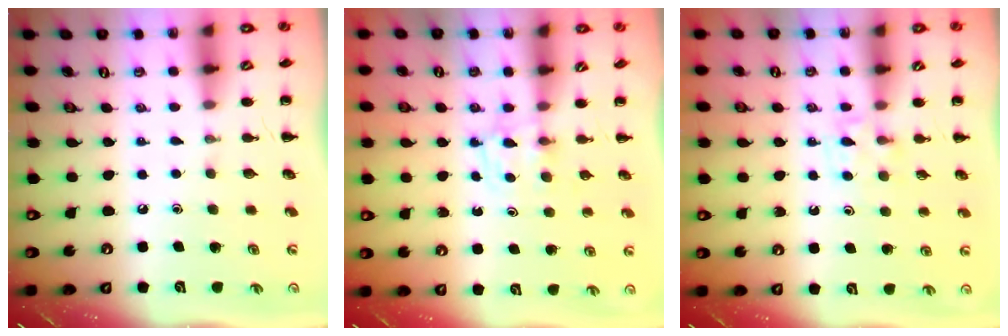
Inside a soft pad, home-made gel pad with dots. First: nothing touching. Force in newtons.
{"total": 2.8, "press": 2.5, "slide": 1.4}
{"total": 5.2, "press": 5.0, "slide": 1.5}